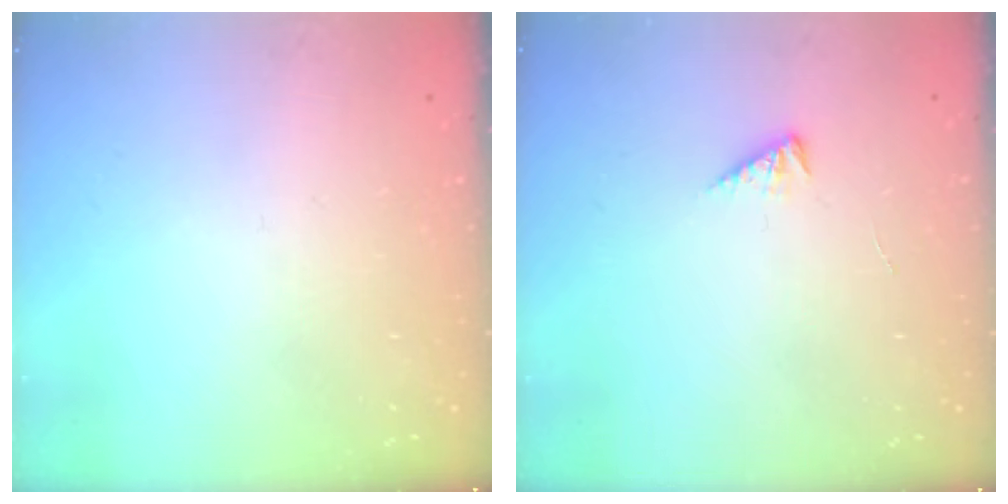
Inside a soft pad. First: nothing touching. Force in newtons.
{"total": 2.1, "press": 2.0, "slide": 0.5}